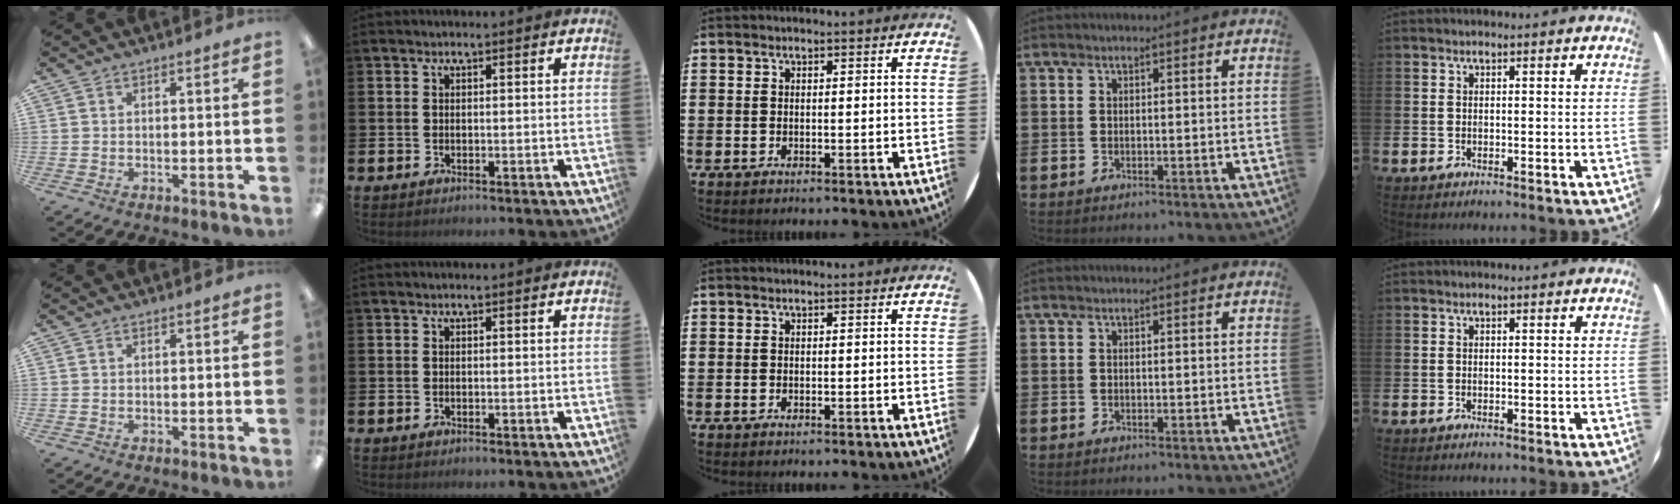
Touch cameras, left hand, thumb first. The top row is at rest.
{}